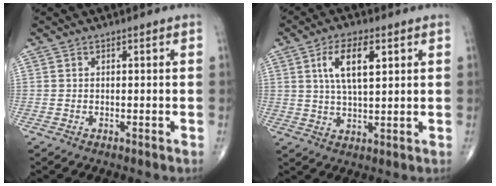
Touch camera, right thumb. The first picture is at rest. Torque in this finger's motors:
{"motor_torque": [-0.41, 0.51, 0.97, 0.36, 0.34]}